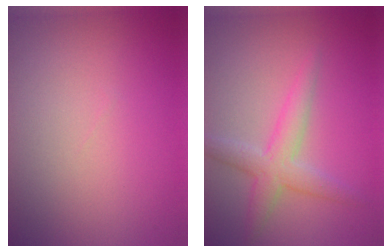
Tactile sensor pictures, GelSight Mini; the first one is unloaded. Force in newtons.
{"total": 3.2, "press": 3.2, "slide": 0.2}